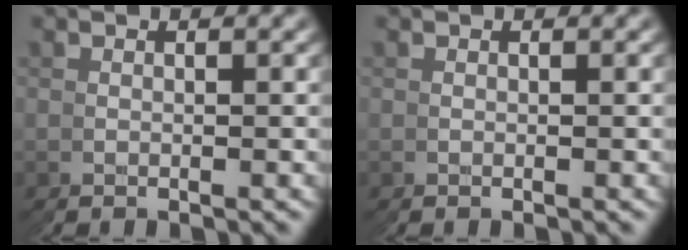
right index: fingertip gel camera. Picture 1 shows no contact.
{"total": 0.0}